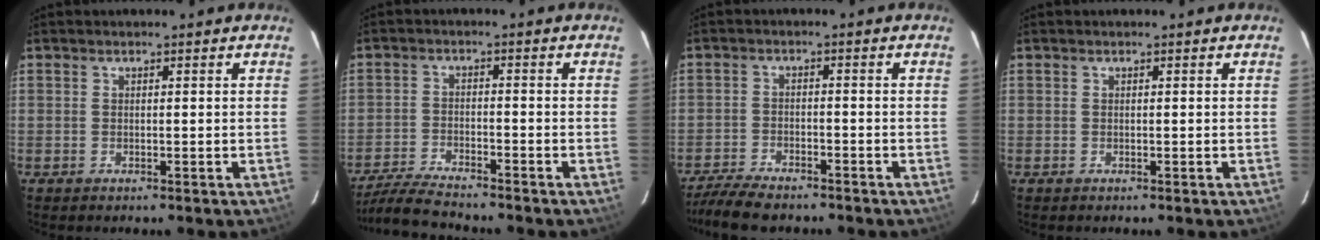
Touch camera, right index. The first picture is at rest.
{"total": 9.0, "force": [-8.3, 1.0, 3.4], "torque": [-0.094, -0.010, -0.152]}
{"total": 9.1, "force": [-7.9, 2.4, 3.7], "torque": [-0.099, -0.018, -0.136]}
{"total": 0.0}